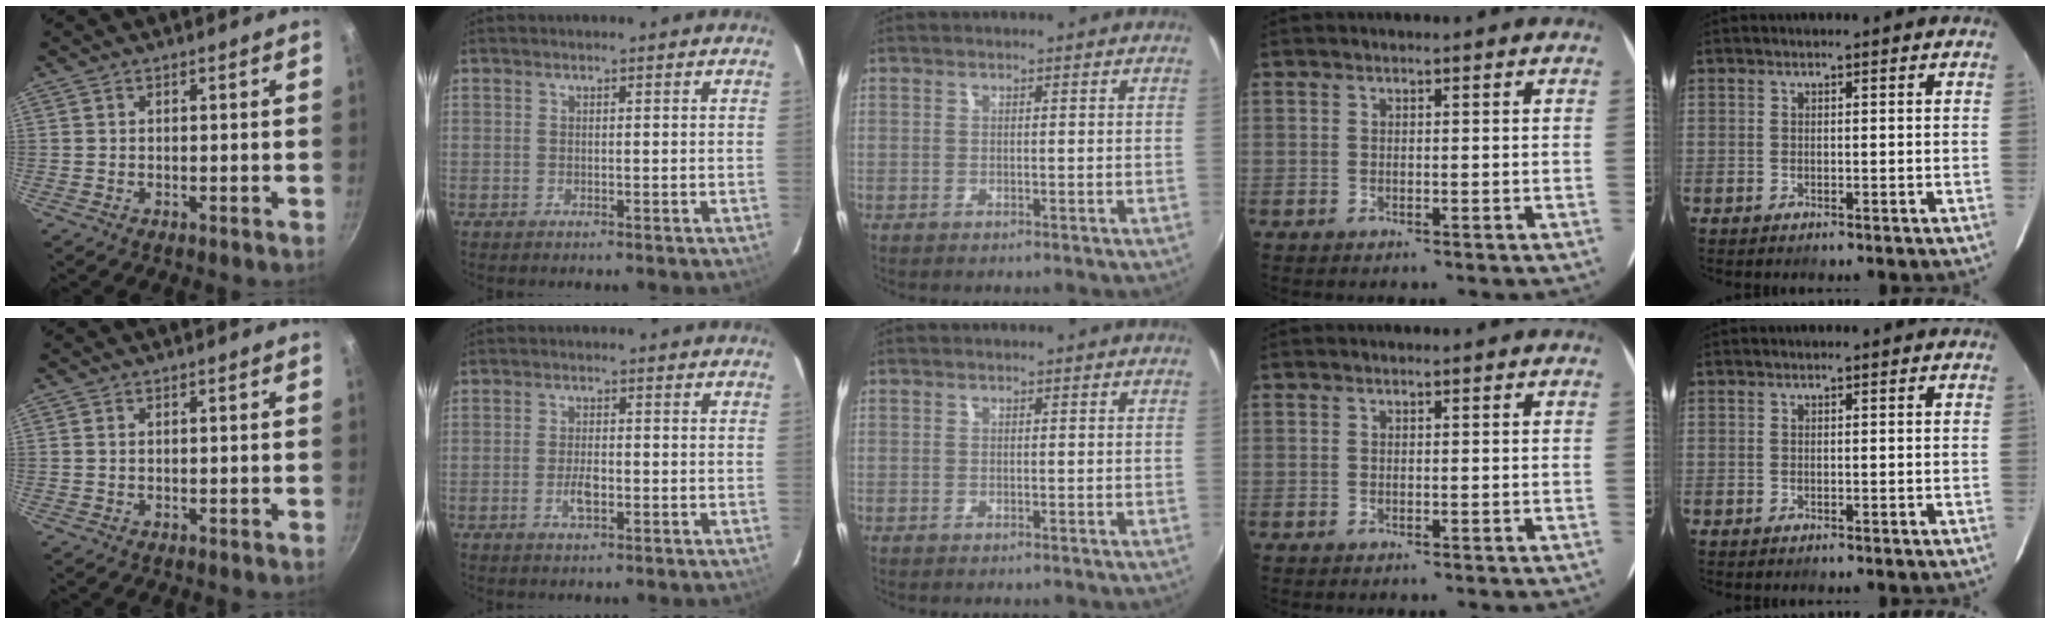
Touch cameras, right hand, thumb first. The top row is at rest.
{"thumb": {"total": 0.5, "force": [0.1, 0.3, 0.4], "torque": [-0.008, 0.001, 0.002]}, "index": {"total": 3.6, "force": [-1.3, 1.4, 3.0], "torque": [-0.061, -0.002, -0.022]}}